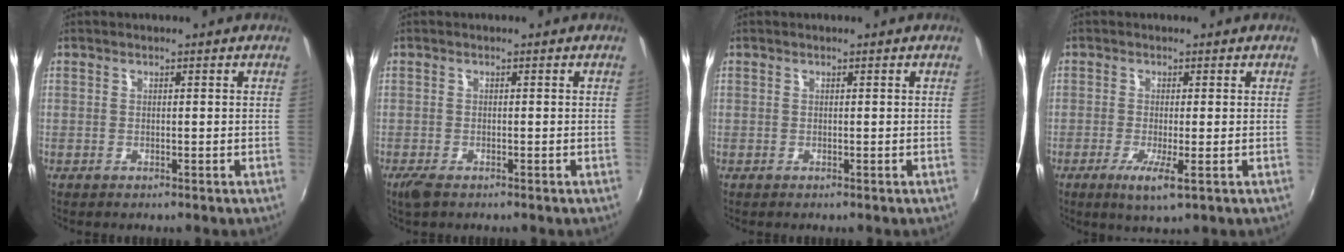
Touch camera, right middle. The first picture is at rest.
{"total": 2.4, "force": [-1.6, 0.8, 1.6], "torque": [-0.034, -0.008, -0.030]}
{"total": 0.0}
{"total": 4.5, "force": [-1.7, 0.1, 4.2], "torque": [-0.089, -0.014, -0.031]}